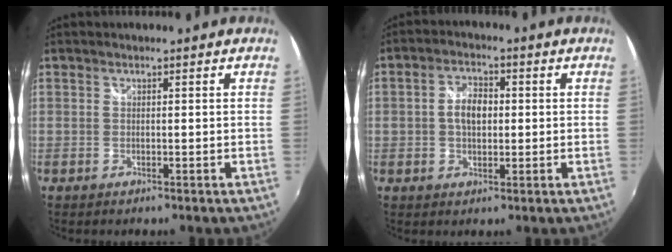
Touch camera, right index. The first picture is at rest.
{"total": 5.5, "force": [0.2, 3.5, 4.2], "torque": [-0.078, 0.011, 0.004]}